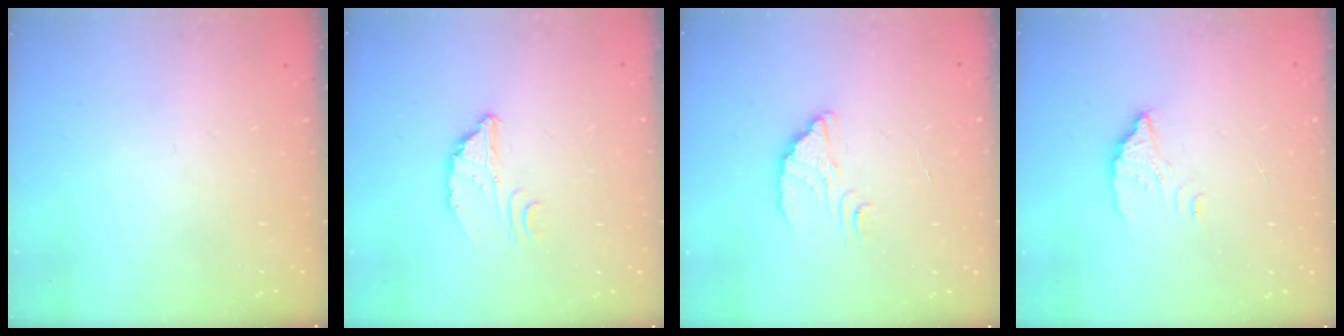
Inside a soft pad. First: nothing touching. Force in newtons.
{"total": 3.2, "press": 3.2, "slide": 0.2}
{"total": 2.5, "press": 2.5, "slide": 0.1}
{"total": 2.8, "press": 2.8, "slide": 0.2}